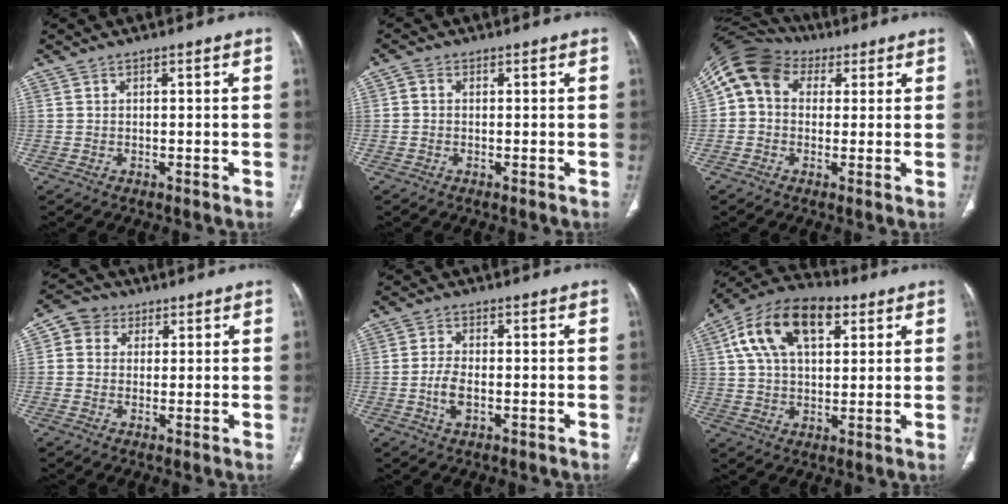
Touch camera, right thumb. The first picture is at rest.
{"total": 1.3, "force": [0.0, 1.1, 0.7], "torque": [-0.009, 0.003, -0.003]}
{"total": 11.6, "force": [3.1, 9.2, 6.2], "torque": [-0.111, 0.037, 0.047]}
{"total": 5.4, "force": [1.7, 4.9, 1.6], "torque": [-0.007, 0.004, 0.024]}
{"total": 4.3, "force": [-1.0, 2.2, 3.5], "torque": [-0.073, 0.005, -0.019]}
{"total": 17.2, "force": [6.6, 9.6, 12.6], "torque": [-0.208, 0.013, 0.109]}